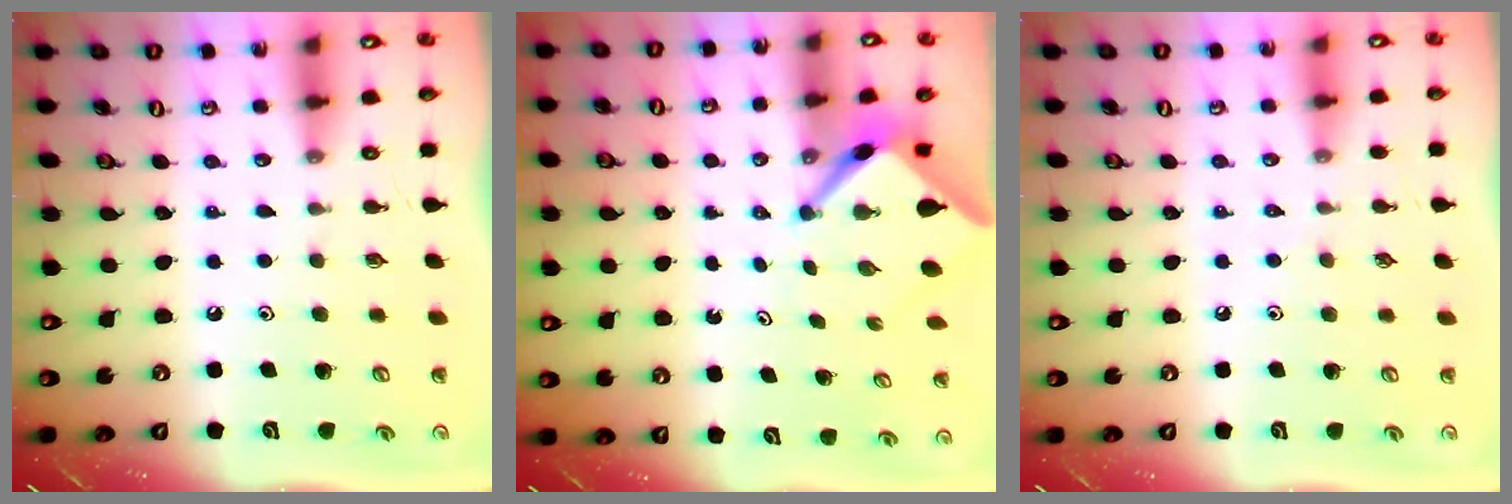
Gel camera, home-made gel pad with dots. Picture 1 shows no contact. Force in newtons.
{"total": 3.6, "press": 3.6, "slide": 0.2}
{"total": 2.1, "press": 2.1, "slide": 0.4}